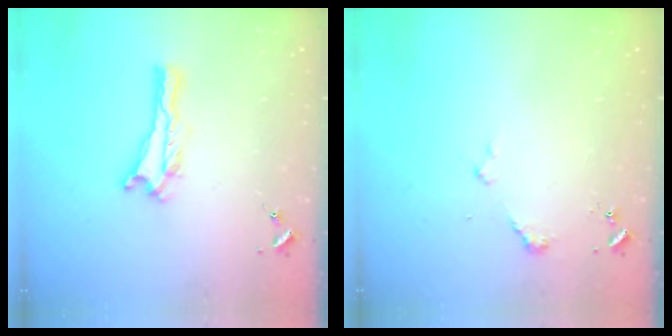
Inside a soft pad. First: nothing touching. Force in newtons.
{"total": 2.4, "press": 2.3, "slide": 0.3}